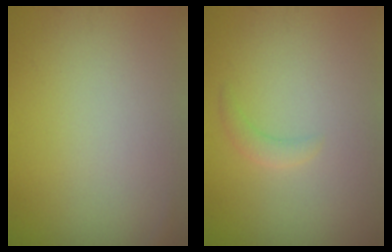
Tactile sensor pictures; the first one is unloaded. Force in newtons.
{"total": 1.2, "press": 1.2, "slide": 0.1}